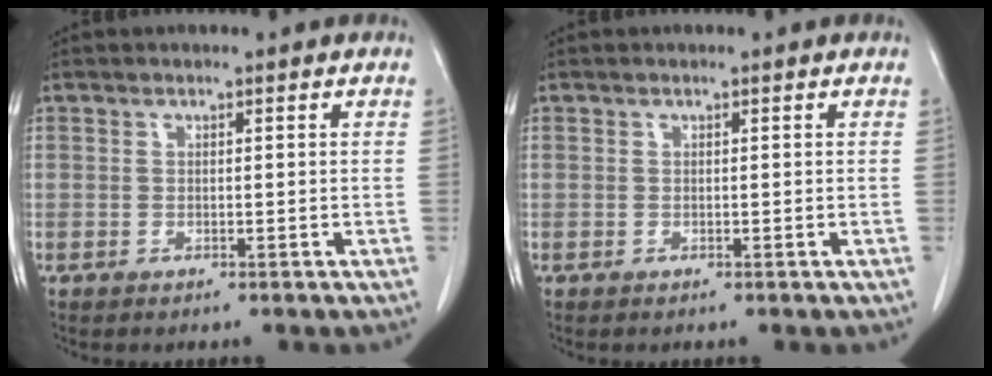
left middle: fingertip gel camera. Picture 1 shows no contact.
{"total": 0.0}